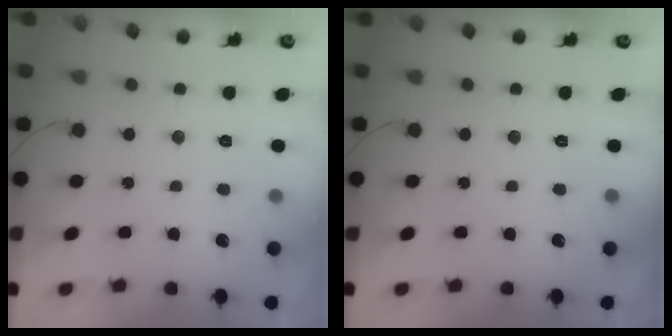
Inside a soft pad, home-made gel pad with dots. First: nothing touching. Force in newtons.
{"total": 0.0}